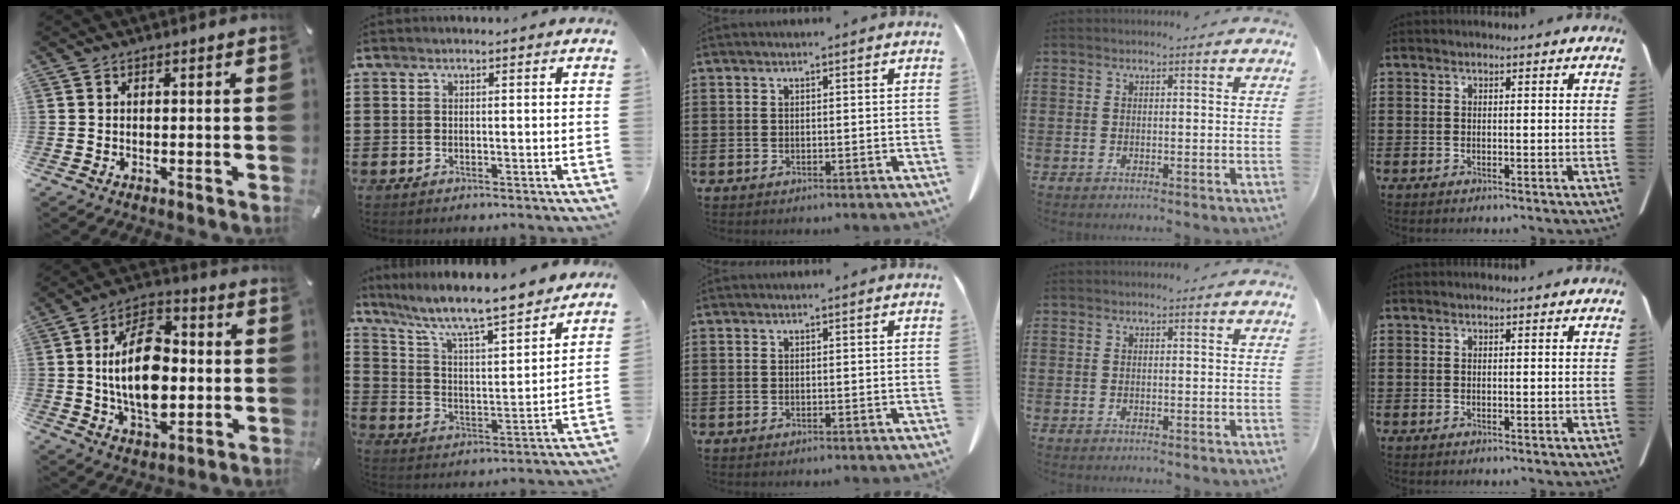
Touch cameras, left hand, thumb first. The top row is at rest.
{"thumb": {"total": 18.1, "force": [-0.3, 10.9, 14.4], "torque": [-0.285, 0.000, -0.011]}, "index": {"total": 9.2, "force": [7.9, 0.8, 4.6], "torque": [-0.114, -0.062, 0.128]}}